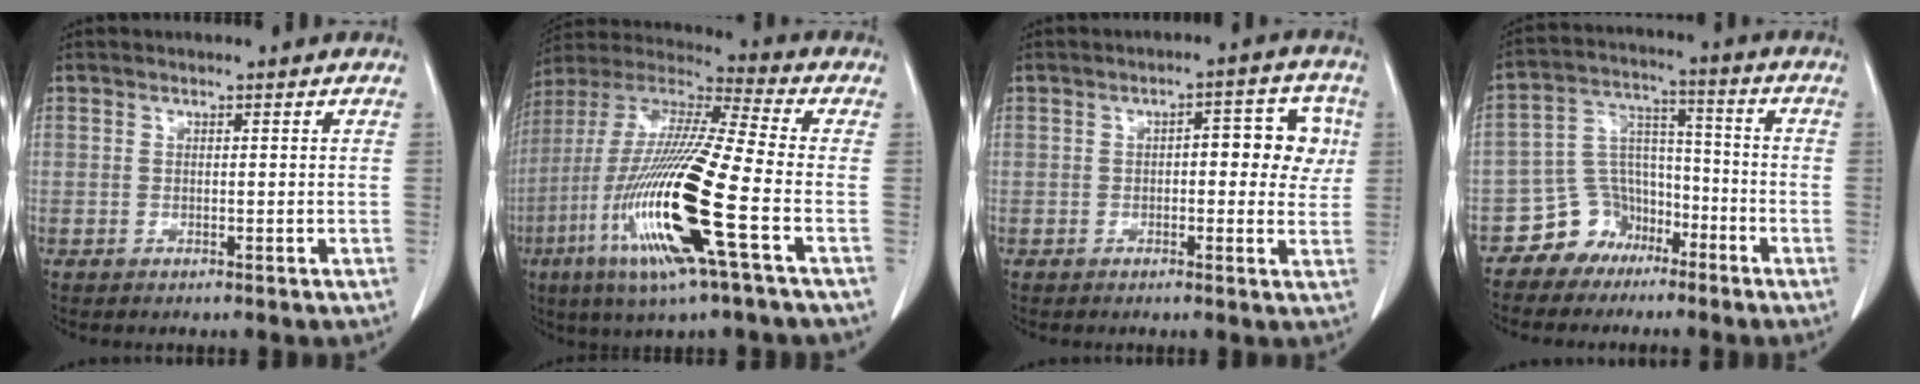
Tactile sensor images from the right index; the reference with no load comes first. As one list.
[{"total": 21.7, "force": [-7.0, 1.1, 20.5], "torque": [-0.445, -0.036, -0.141]}, {"total": 7.7, "force": [1.1, 3.3, 6.8], "torque": [-0.074, 0.025, 0.012]}, {"total": 8.2, "force": [-5.4, 6.0, 1.2], "torque": [-0.022, 0.038, -0.092]}]